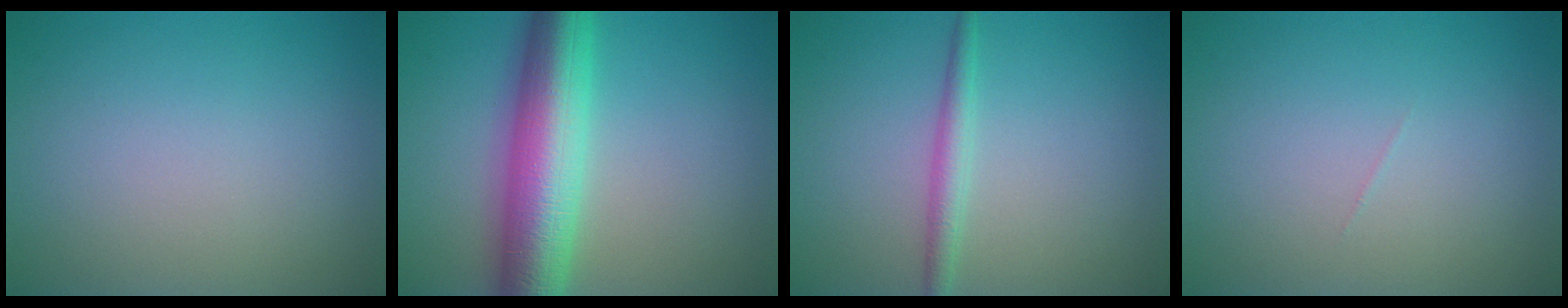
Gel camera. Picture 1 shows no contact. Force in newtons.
{"total": 9.4, "press": 9.4, "slide": 0.0}
{"total": 2.0, "press": 2.0, "slide": 0.0}
{"total": 0.0}